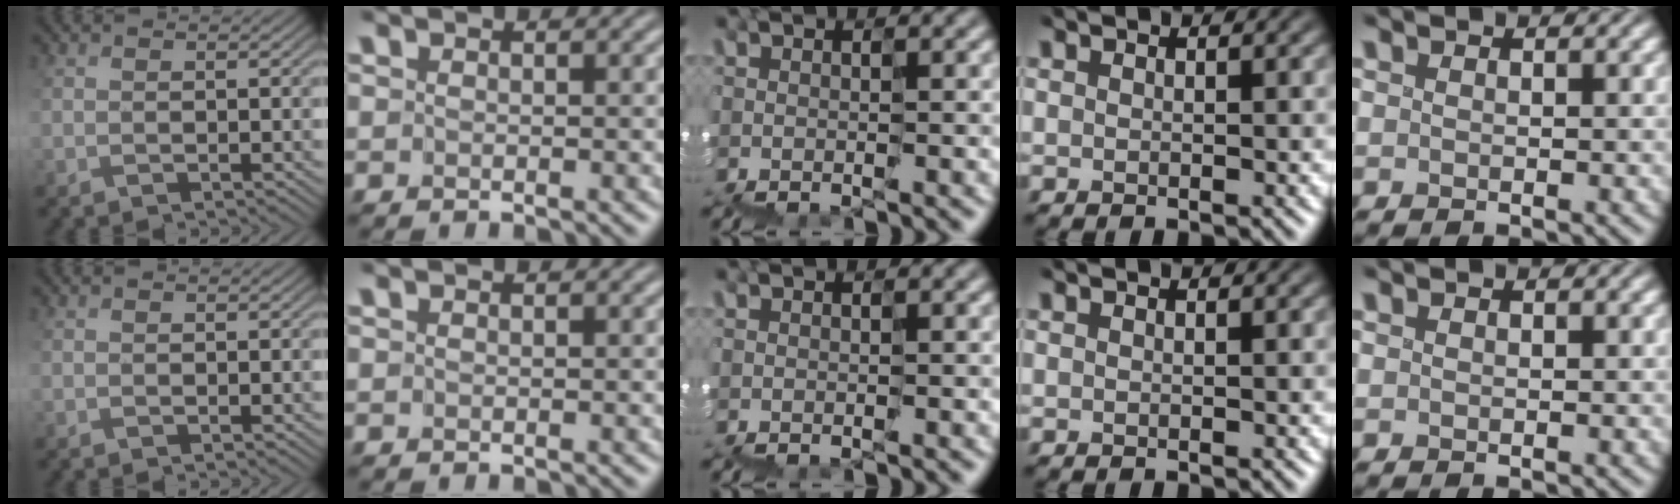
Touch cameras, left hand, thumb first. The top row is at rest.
{}